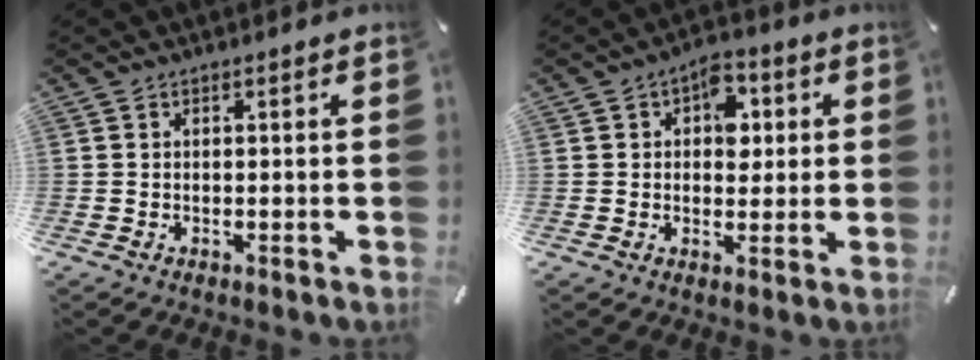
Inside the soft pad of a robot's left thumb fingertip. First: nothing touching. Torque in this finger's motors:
{"motor_torque": [0.85, 0.98, 0.58, -0.56, 0.00]}